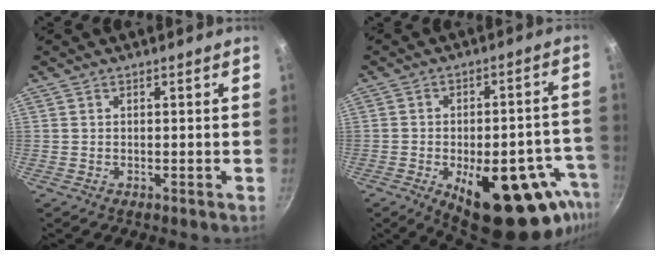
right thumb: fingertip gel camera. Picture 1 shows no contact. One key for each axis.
{"total": 23.2, "fx": -10.5, "fy": 10.5, "fz": 17.8, "tx": -0.169, "ty": 0.028, "tz": -0.129}